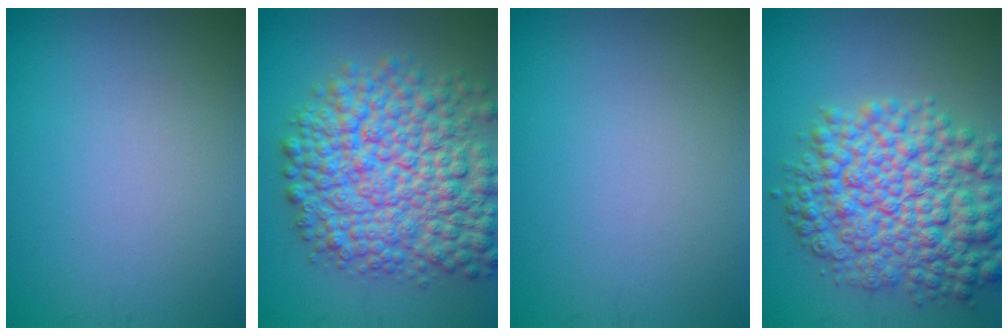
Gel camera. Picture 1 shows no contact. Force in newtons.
{"total": 11.4, "press": 11.4, "slide": 0.4}
{"total": 0.0}
{"total": 9.9, "press": 9.9, "slide": 0.2}